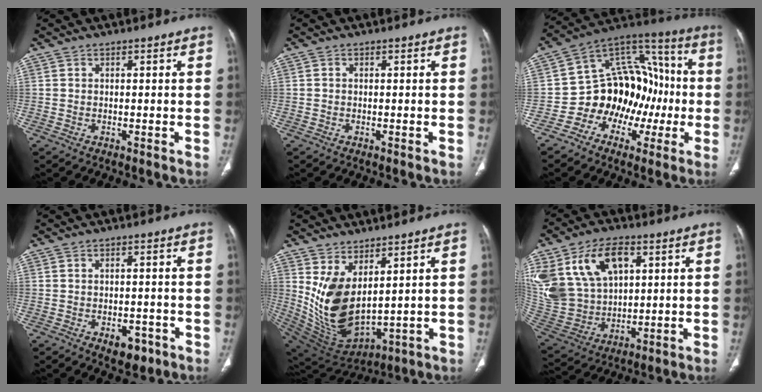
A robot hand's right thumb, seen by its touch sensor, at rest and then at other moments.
{"total": 0.0}
{"total": 17.4, "force": [-4.1, 13.6, 10.0], "torque": [-0.090, 0.086, -0.070]}
{"total": 6.4, "force": [-3.0, 3.8, 4.1], "torque": [-0.034, 0.015, -0.033]}
{"total": 13.9, "force": [4.1, 7.1, 11.2], "torque": [-0.203, -0.043, 0.113]}
{"total": 22.5, "force": [8.6, 15.2, 14.3], "torque": [-0.295, 0.002, 0.180]}